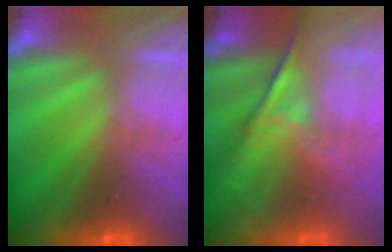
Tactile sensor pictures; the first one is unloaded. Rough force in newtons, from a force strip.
{"total": 1.1}